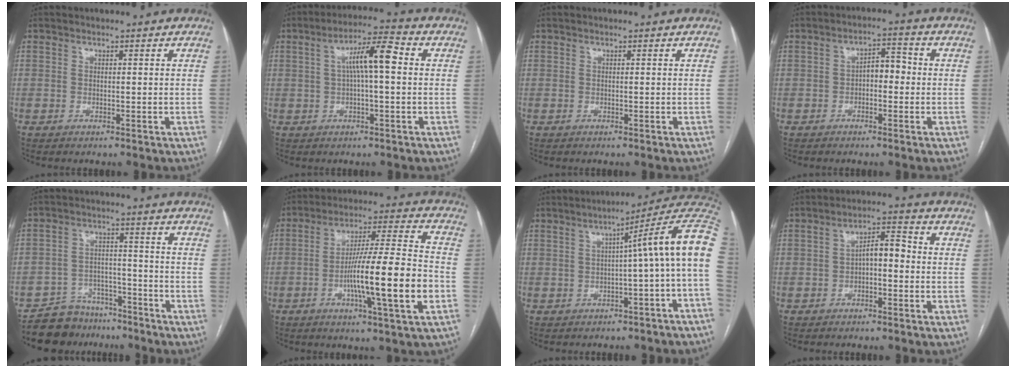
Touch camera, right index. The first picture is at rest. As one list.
[{"total": 7.8, "force": [1.1, 1.1, 7.6], "torque": [-0.134, 0.027, 0.014]}, {"total": 0.0}, {"total": 4.1, "force": [-0.5, 2.0, 3.5], "torque": [-0.052, 0.023, -0.011]}, {"total": 8.5, "force": [-7.2, 4.5, 0.2], "torque": [0.009, 0.030, -0.119]}, {"total": 15.9, "force": [-4.4, 0.1, 15.3], "torque": [-0.257, -0.001, -0.074]}, {"total": 11.0, "force": [-0.1, -0.7, 11.0], "torque": [-0.130, 0.035, -0.013]}, {"total": 4.8, "force": [-0.2, 1.7, 4.4], "torque": [-0.071, 0.024, -0.005]}]